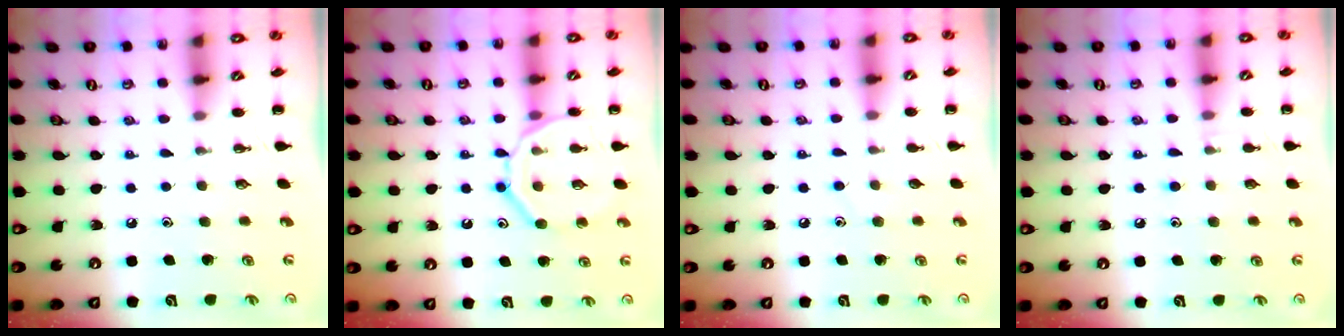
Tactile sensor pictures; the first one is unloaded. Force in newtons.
{"total": 14.2, "press": 14.1, "slide": 1.0}
{"total": 2.5, "press": 2.3, "slide": 0.9}
{"total": 7.4, "press": 7.2, "slide": 1.7}